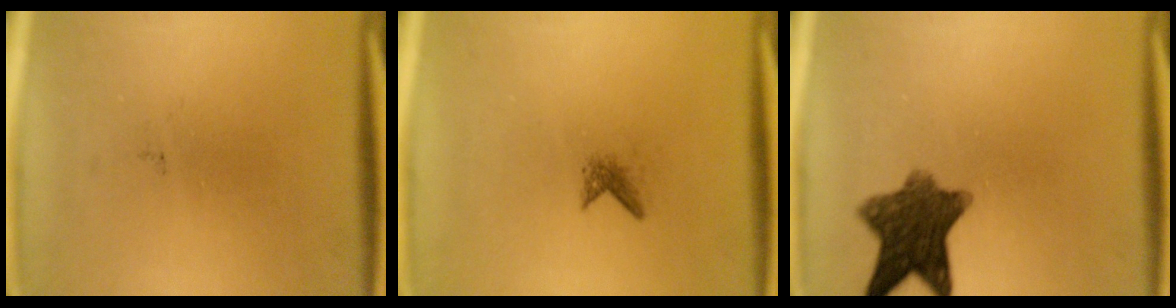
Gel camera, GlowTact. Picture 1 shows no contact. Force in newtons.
{"total": 1.1}
{"total": 9.5}